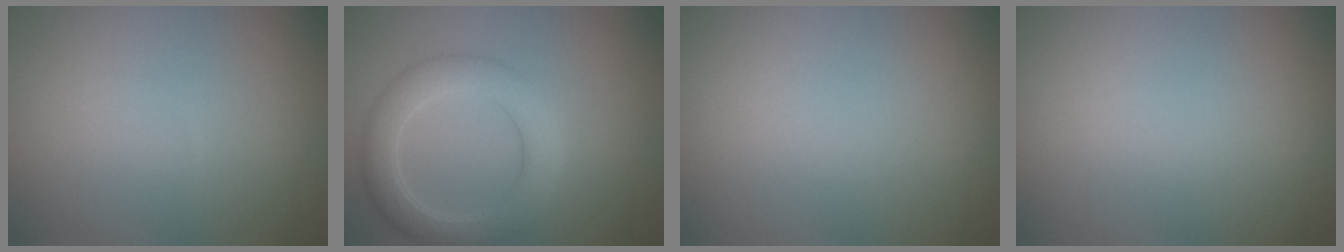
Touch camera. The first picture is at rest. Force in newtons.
{"total": 5.1, "press": 5.0, "slide": 0.3}
{"total": 0.0}
{"total": 0.0}